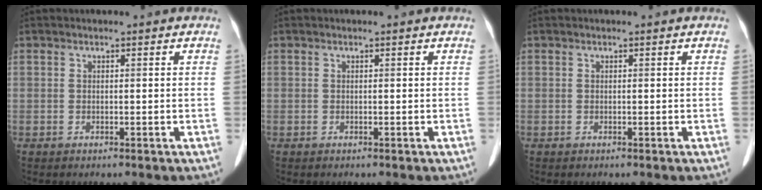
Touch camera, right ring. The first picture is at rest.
{"total": 0.0}
{"total": 0.0}